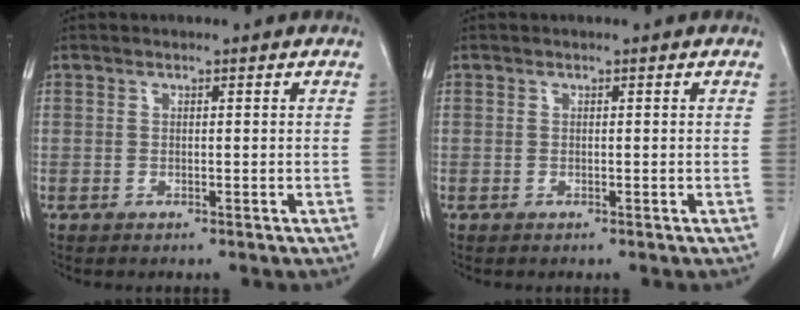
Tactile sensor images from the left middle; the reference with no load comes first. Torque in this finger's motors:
{"motor_torque": [0.07, -0.05, -0.04, -0.01]}